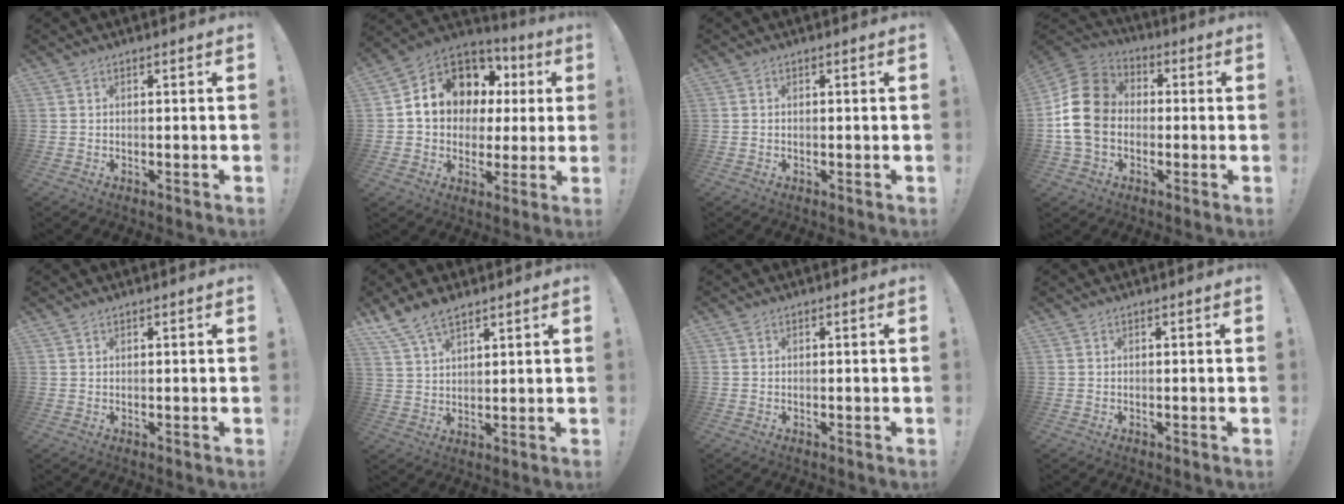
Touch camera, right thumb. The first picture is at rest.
{"total": 13.2, "force": [4.6, 10.7, 6.2], "torque": [-0.097, -0.026, 0.099]}
{"total": 0.0}
{"total": 16.9, "force": [-0.7, 13.4, 10.2], "torque": [-0.183, 0.026, -0.005]}
{"total": 0.6, "force": [0.6, 0.1, 0.2], "torque": [0.001, -0.002, 0.011]}
{"total": 7.9, "force": [6.1, 3.0, 4.0], "torque": [-0.083, -0.024, 0.119]}
{"total": 0.0}
{"total": 0.0}